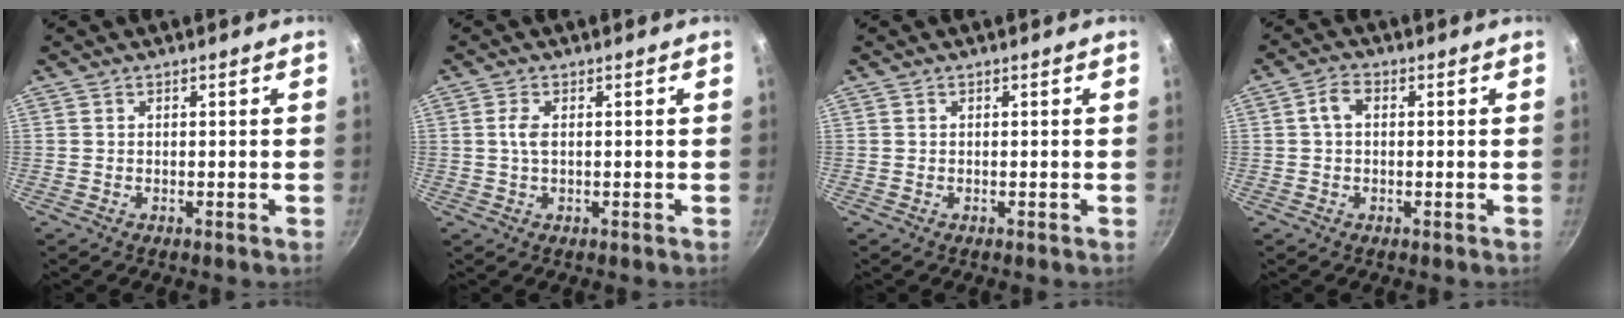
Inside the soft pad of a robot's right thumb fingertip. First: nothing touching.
{"total": 2.4, "force": [0.3, 1.0, 2.1], "torque": [-0.050, 0.003, 0.006]}
{"total": 0.0}
{"total": 3.3, "force": [0.4, 2.2, 2.5], "torque": [-0.046, 0.011, 0.003]}